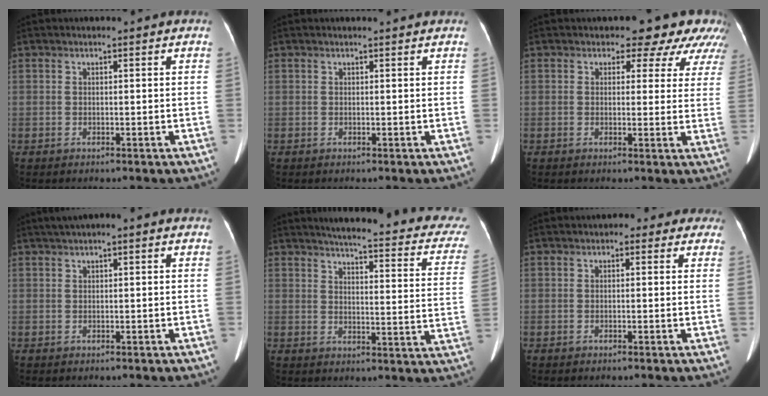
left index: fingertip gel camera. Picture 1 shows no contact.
{"total": 1.3, "force": [1.3, 0.1, 0.3], "torque": [-0.011, 0.006, 0.014]}
{"total": 9.6, "force": [7.7, 4.9, 2.8], "torque": [-0.002, 0.003, 0.058]}
{"total": 2.4, "force": [1.2, 0.5, 2.0], "torque": [-0.037, 0.018, 0.021]}
{"total": 23.4, "force": [20.4, 3.4, 11.0], "torque": [-0.131, -0.049, 0.217]}
{"total": 2.7, "force": [1.5, 2.0, 1.2], "torque": [-0.003, 0.011, 0.006]}